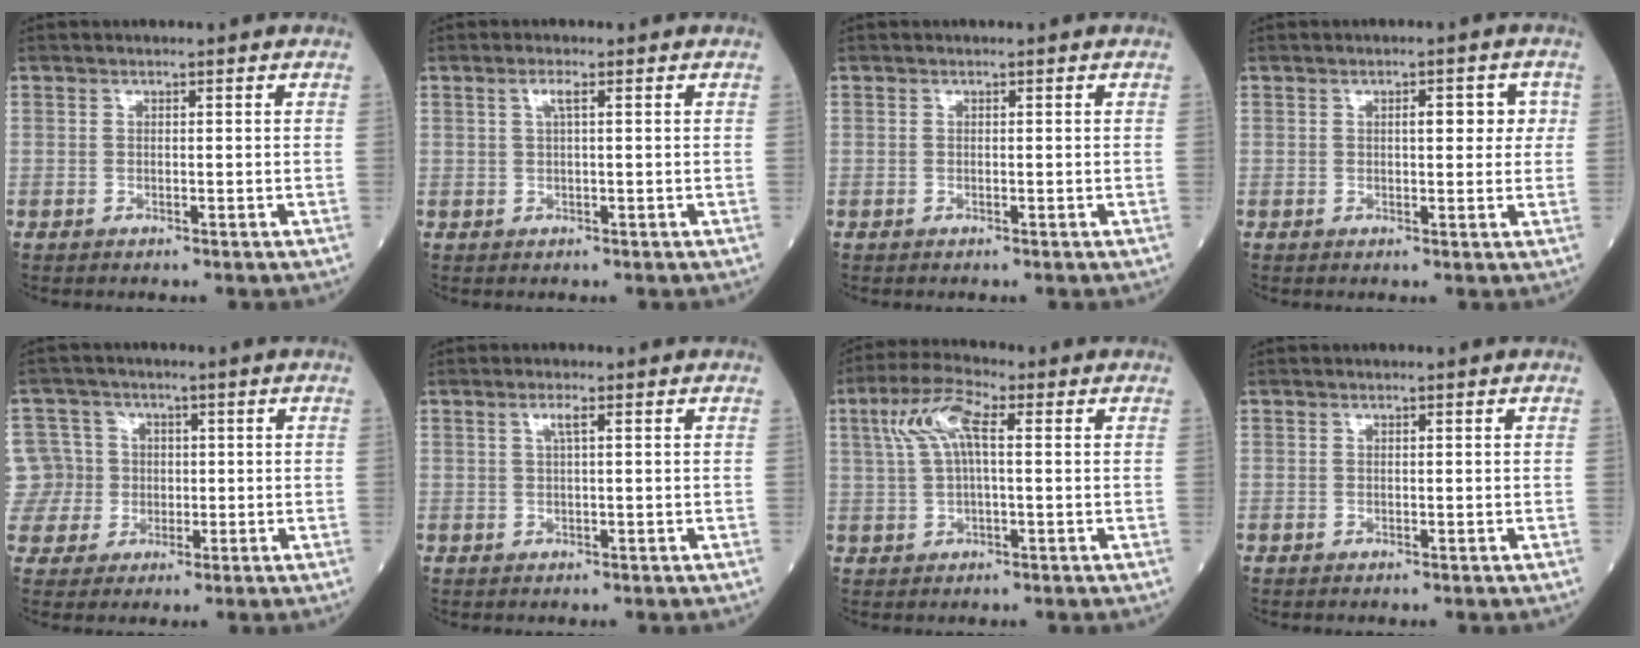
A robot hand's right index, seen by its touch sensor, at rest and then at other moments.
{"total": 1.6, "force": [0.5, 0.0, 1.5], "torque": [-0.034, 0.005, 0.010]}
{"total": 0.0}
{"total": 3.7, "force": [0.8, 1.6, 3.3], "torque": [-0.039, 0.011, 0.009]}
{"total": 9.0, "force": [0.6, 8.9, 1.1], "torque": [-0.039, 0.038, 0.025]}
{"total": 1.5, "force": [0.5, -0.1, 1.4], "torque": [-0.030, 0.003, 0.009]}
{"total": 7.2, "force": [2.0, 1.9, 6.7], "torque": [-0.147, 0.029, 0.038]}
{"total": 0.0}